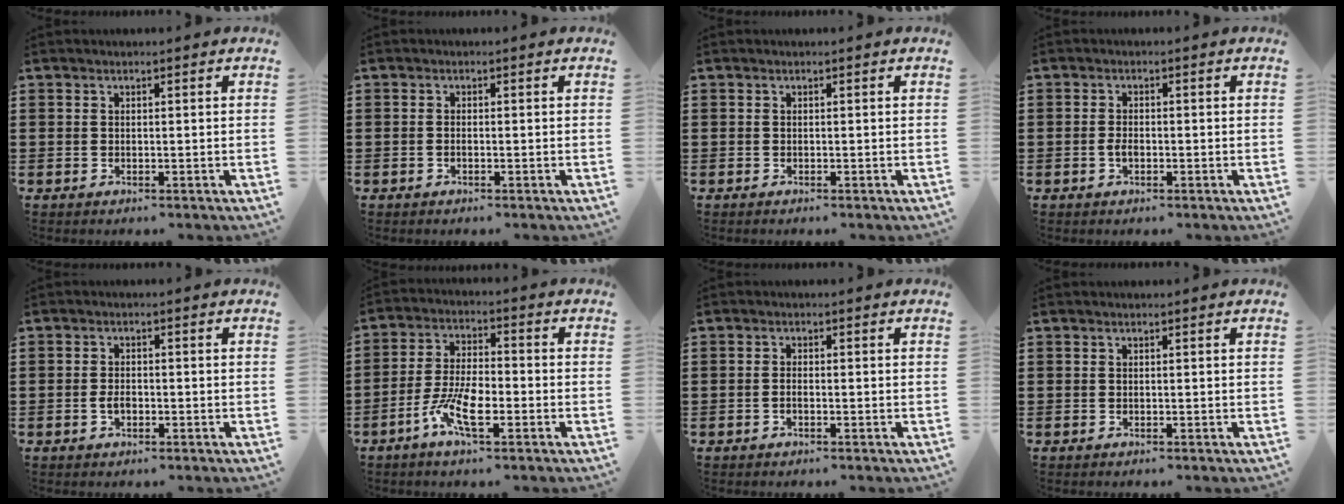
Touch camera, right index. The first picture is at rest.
{"total": 0.5, "force": [-0.4, 0.1, 0.4], "torque": [-0.008, -0.004, -0.005]}
{"total": 0.0}
{"total": 1.6, "force": [-0.6, 0.7, 1.3], "torque": [-0.034, -0.007, -0.012]}
{"total": 1.9, "force": [-0.7, 0.8, 1.5], "torque": [-0.038, -0.006, -0.014]}
{"total": 7.6, "force": [-3.4, 2.3, 6.3], "torque": [-0.150, -0.014, -0.070]}
{"total": 0.8, "force": [-0.6, 0.1, 0.6], "torque": [-0.013, -0.006, -0.009]}
{"total": 0.0}